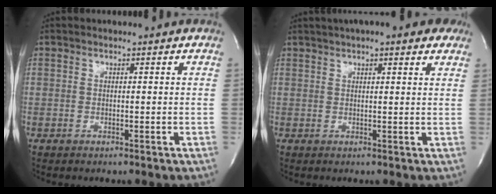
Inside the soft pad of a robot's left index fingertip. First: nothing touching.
{"total": 9.8, "force": [7.1, 2.1, 6.3], "torque": [-0.094, 0.026, 0.088]}